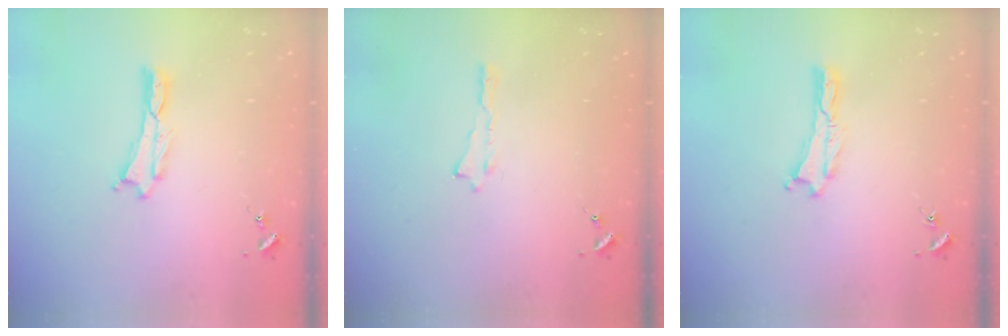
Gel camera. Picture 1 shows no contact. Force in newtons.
{"total": 0.0}
{"total": 0.0}